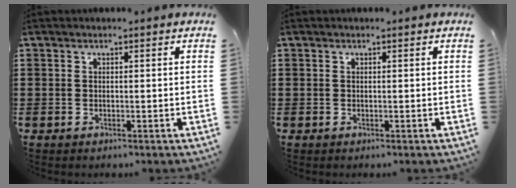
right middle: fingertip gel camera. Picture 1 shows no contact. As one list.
[{"total": 0.0}]